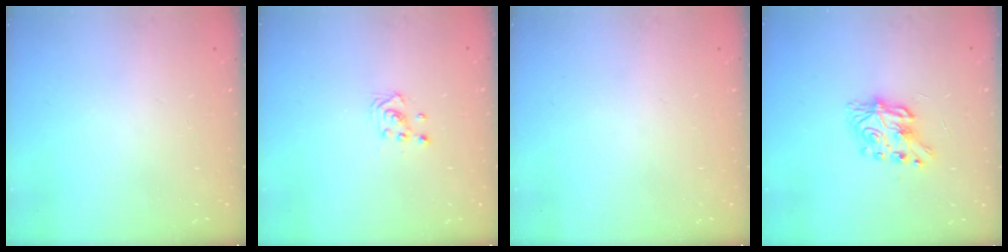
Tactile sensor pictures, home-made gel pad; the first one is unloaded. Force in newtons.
{"total": 2.9, "press": 2.8, "slide": 0.3}
{"total": 0.0}
{"total": 7.9, "press": 7.9, "slide": 0.3}